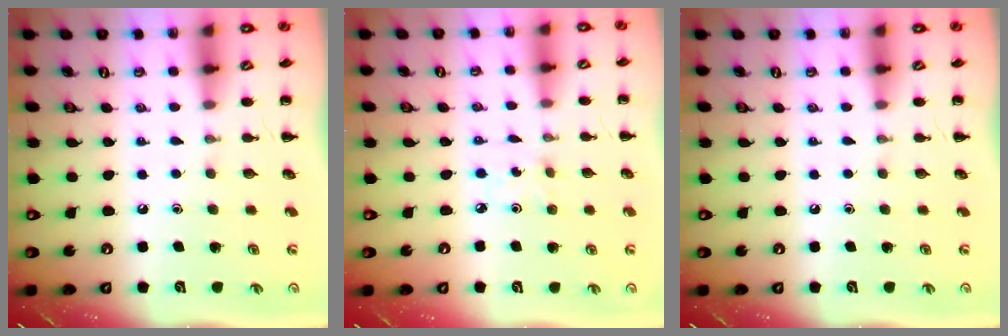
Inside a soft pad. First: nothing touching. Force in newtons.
{"total": 1.2, "press": 1.1, "slide": 0.4}
{"total": 0.0}